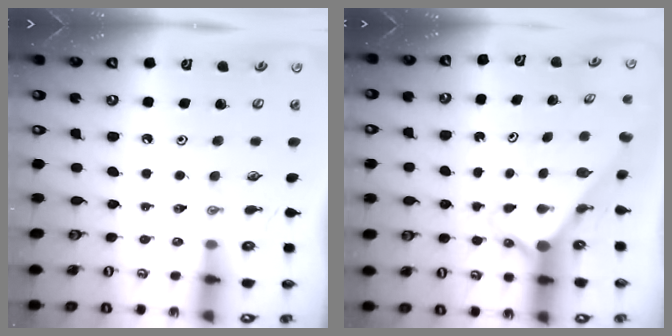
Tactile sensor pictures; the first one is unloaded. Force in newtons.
{"total": 2.6, "press": 2.6, "slide": 0.2}